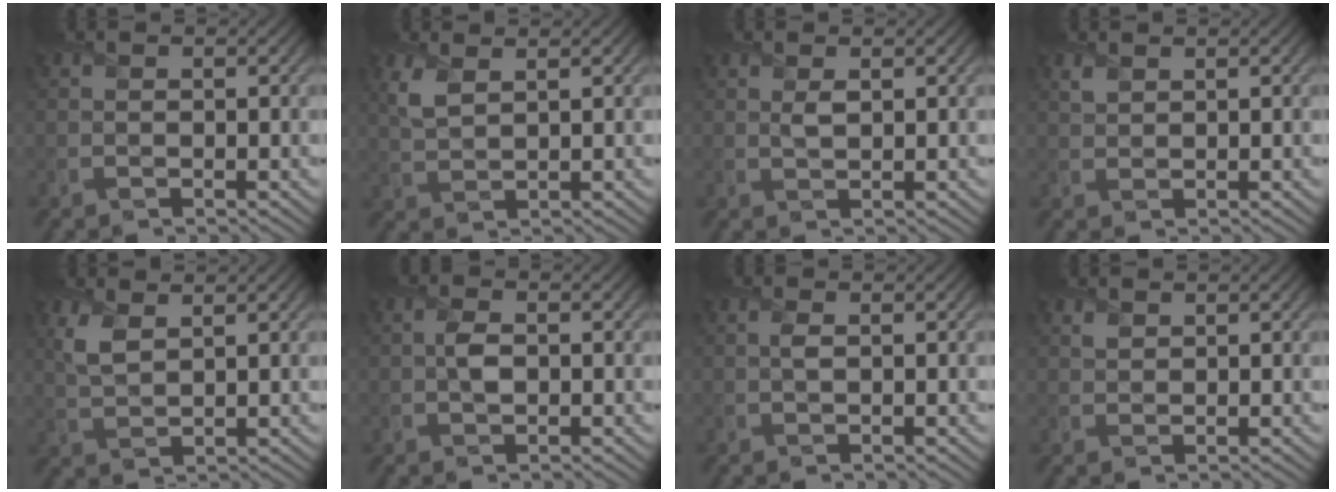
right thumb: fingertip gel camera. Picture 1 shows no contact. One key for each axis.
{"total": 3.2, "fx": 1.8, "fy": 1.4, "fz": 2.3, "tx": -0.066, "ty": 0.003, "tz": 0.041}
{"total": 1.2, "fx": 0.6, "fy": 0.5, "fz": 0.9, "tx": -0.023, "ty": -0.005, "tz": 0.012}
{"total": 1.3, "fx": 1.0, "fy": 0.6, "fz": 0.4, "tx": -0.016, "ty": -0.001, "tz": 0.024}
{"total": 3.6, "fx": 1.9, "fy": 1.5, "fz": 2.6, "tx": -0.072, "ty": 0.002, "tz": 0.042}
{"total": 2.0, "fx": -0.1, "fy": 1.2, "fz": 1.6, "tx": -0.035, "ty": 0.001, "tz": -0.003}
{"total": 0.9, "fx": 0.1, "fy": 0.3, "fz": 0.8, "tx": -0.018, "ty": 0.001, "tz": 0.002}
{"total": 1.0, "fx": 0.8, "fy": 0.5, "fz": 0.2, "tx": -0.005, "ty": -0.001, "tz": 0.018}